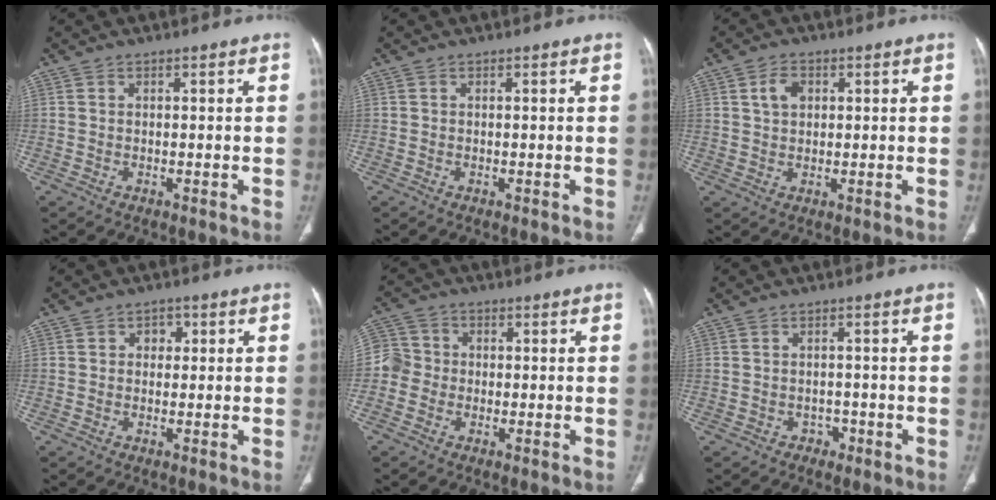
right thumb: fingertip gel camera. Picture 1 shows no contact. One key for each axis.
{"total": 0.0}
{"total": 3.9, "fx": 1.3, "fy": 2.7, "fz": 2.4, "tx": -0.037, "ty": 0.000, "tz": 0.023}
{"total": 2.3, "fx": 0.6, "fy": 1.9, "fz": 1.2, "tx": -0.001, "ty": 0.003, "tz": 0.003}
{"total": 5.8, "fx": -0.5, "fy": 5.6, "fz": 1.3, "tx": -0.008, "ty": 0.013, "tz": -0.019}
{"total": 1.6, "fx": -0.9, "fy": 1.3, "fz": 0.3, "tx": 0.000, "ty": 0.007, "tz": -0.014}